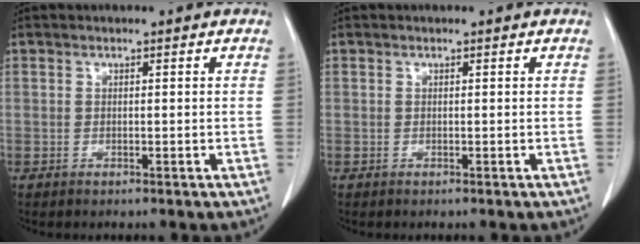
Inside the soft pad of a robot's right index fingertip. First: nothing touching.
{"total": 0.0}